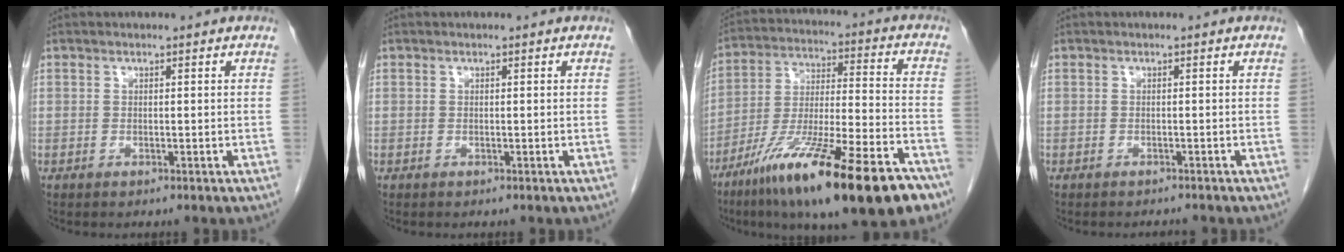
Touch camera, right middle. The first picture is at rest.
{"total": 0.0}
{"total": 24.7, "force": [-15.5, 2.9, 19.0], "torque": [-0.272, -0.038, -0.262]}
{"total": 1.3, "force": [-1.2, 0.2, 0.0], "torque": [-0.002, -0.004, -0.015]}